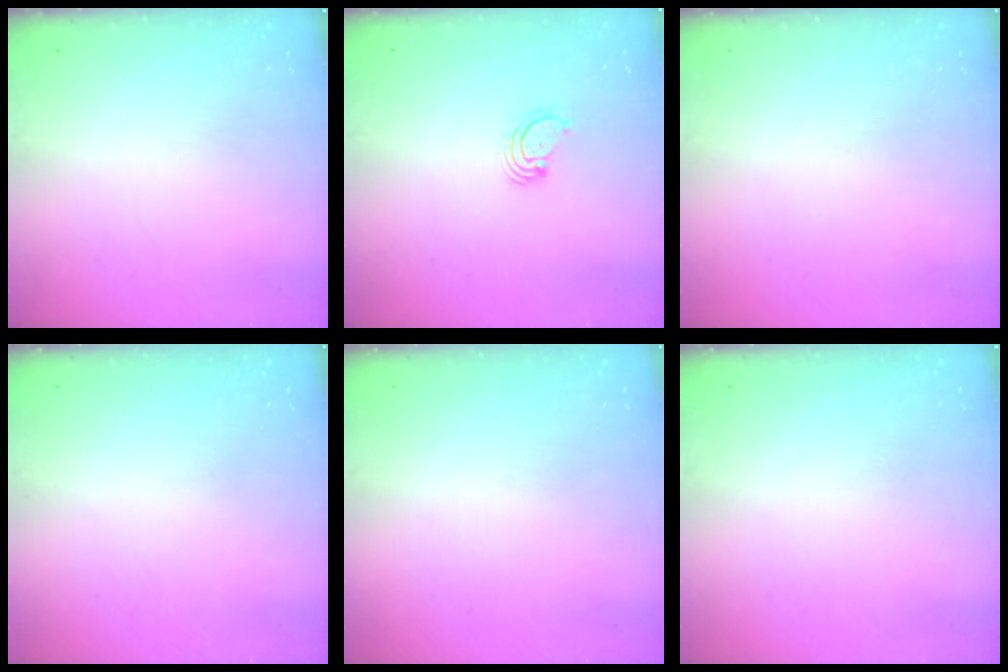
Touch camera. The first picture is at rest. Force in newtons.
{"total": 3.0, "press": 3.0, "slide": 0.3}
{"total": 0.0}
{"total": 0.0}
{"total": 0.0}
{"total": 0.0}